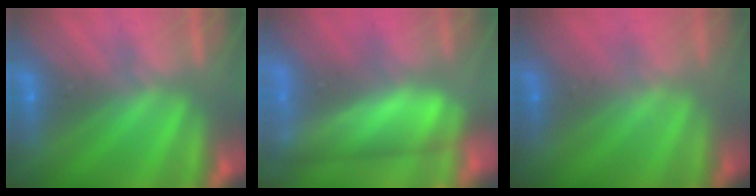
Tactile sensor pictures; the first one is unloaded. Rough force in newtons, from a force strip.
{"total": 4.4}
{"total": 1.5}